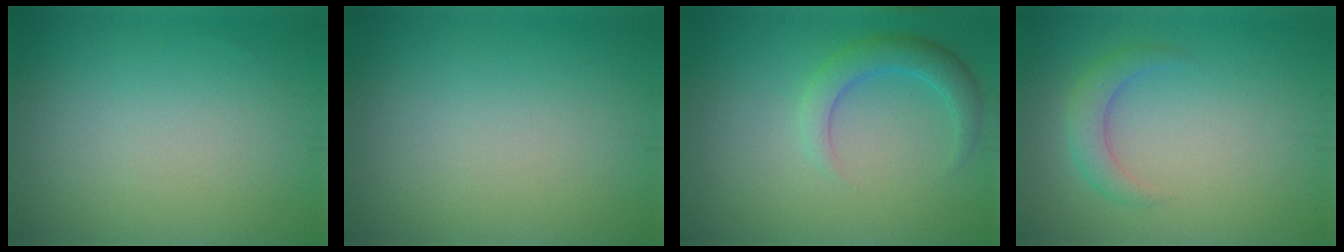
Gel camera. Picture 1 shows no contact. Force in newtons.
{"total": 0.0}
{"total": 2.9, "press": 2.9, "slide": 0.1}
{"total": 2.4, "press": 2.4, "slide": 0.0}